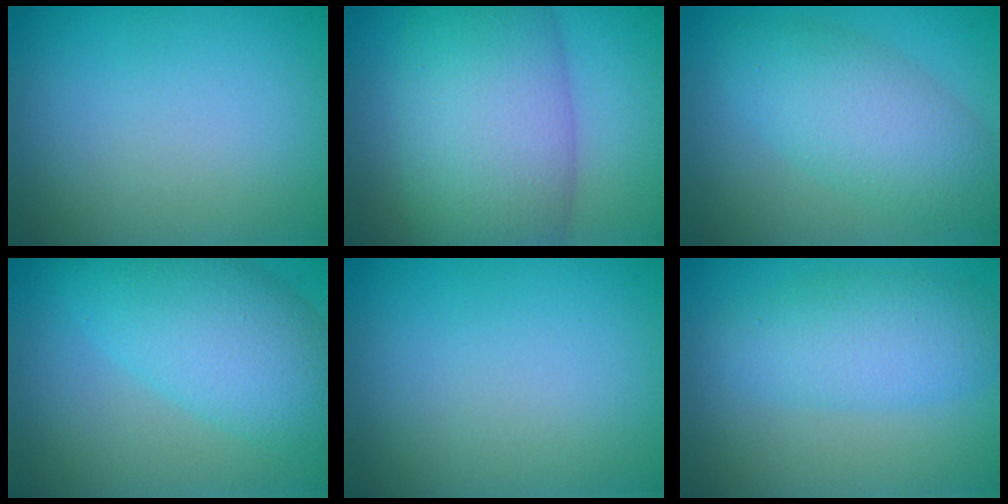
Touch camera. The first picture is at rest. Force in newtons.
{"total": 10.6, "press": 10.6, "slide": 0.3}
{"total": 5.4, "press": 5.4, "slide": 0.1}
{"total": 7.2, "press": 7.2, "slide": 0.2}
{"total": 0.0}
{"total": 4.2, "press": 4.2, "slide": 0.2}